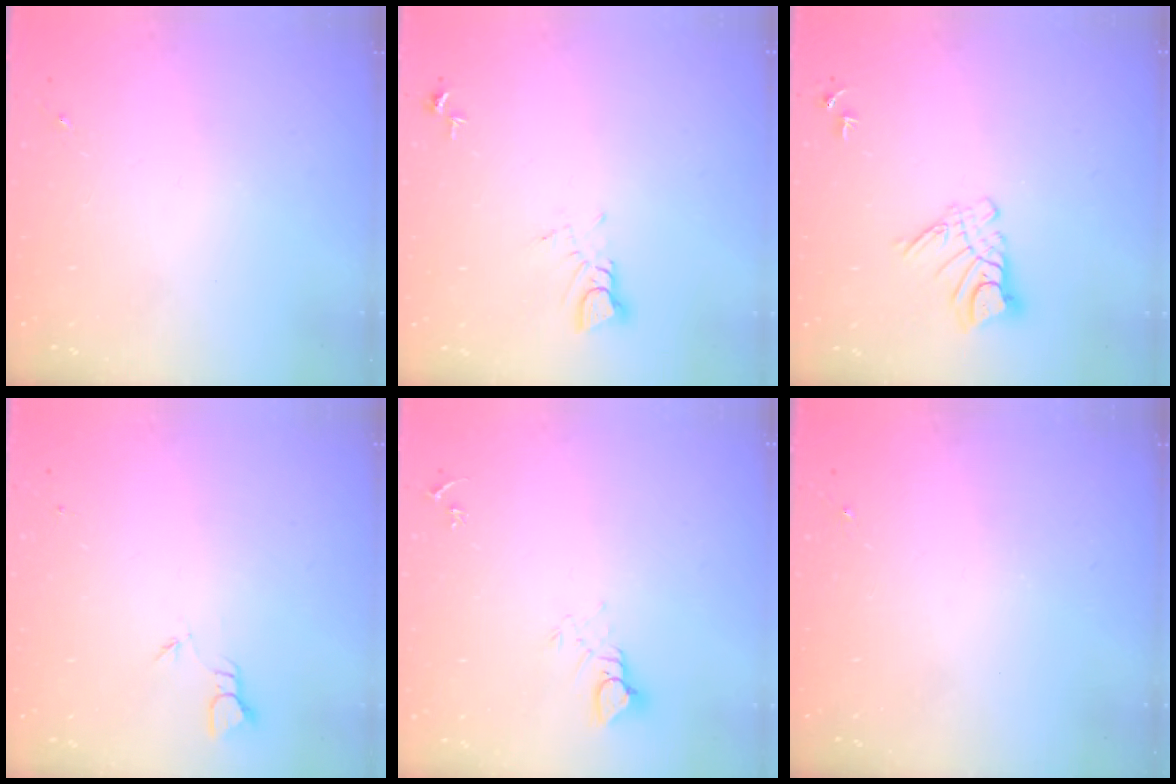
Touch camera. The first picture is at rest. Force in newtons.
{"total": 3.9, "press": 3.9, "slide": 0.2}
{"total": 9.5, "press": 9.5, "slide": 0.9}
{"total": 1.8, "press": 1.8, "slide": 0.0}
{"total": 4.3, "press": 4.3, "slide": 0.3}
{"total": 0.0}